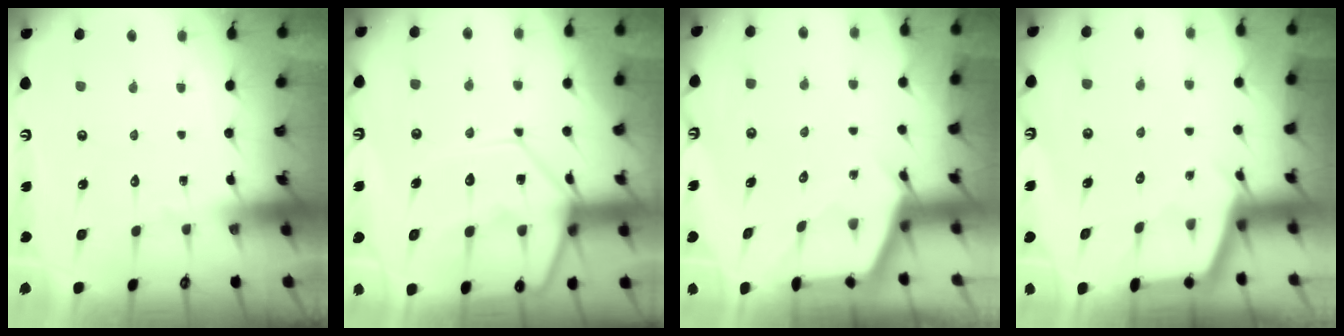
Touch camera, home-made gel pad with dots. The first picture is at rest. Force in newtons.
{"total": 14.8, "press": 14.7, "slide": 1.3}
{"total": 2.6, "press": 2.6, "slide": 0.3}
{"total": 2.8, "press": 2.7, "slide": 0.3}